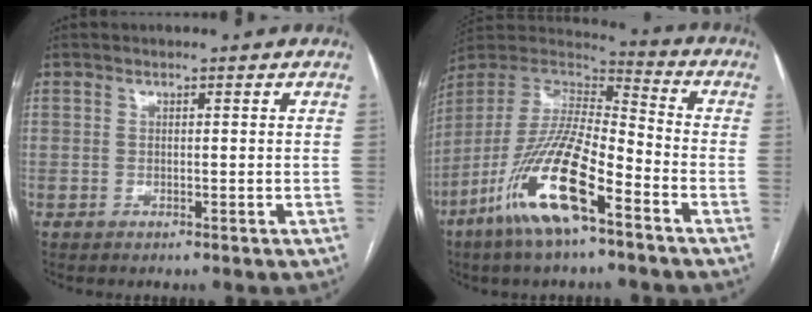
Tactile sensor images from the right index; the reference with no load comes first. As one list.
[{"total": 17.5, "force": [-9.1, 3.2, 14.6], "torque": [-0.309, -0.024, -0.172]}]